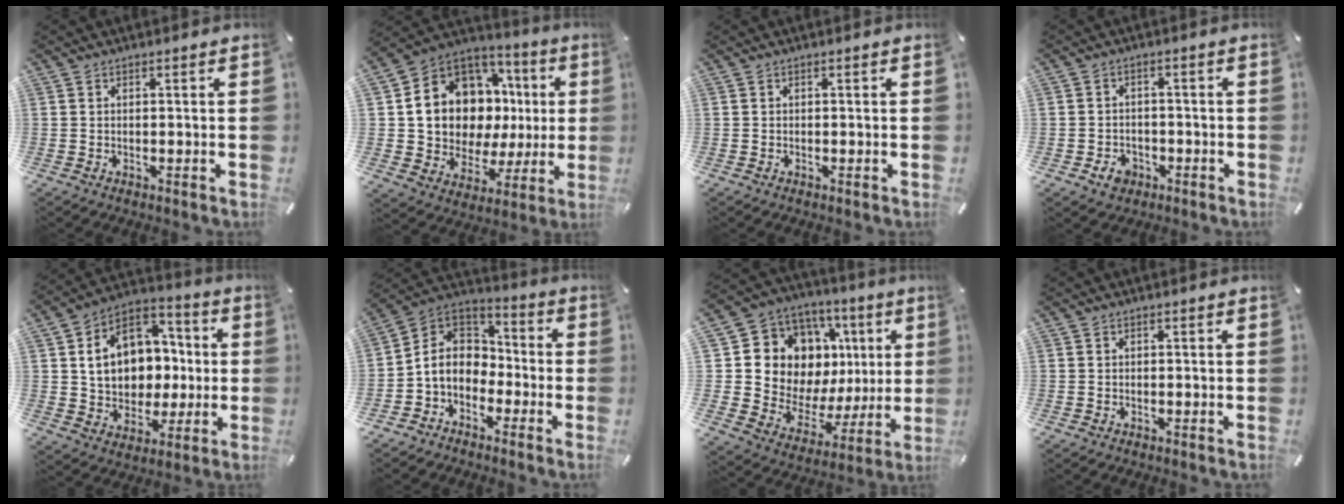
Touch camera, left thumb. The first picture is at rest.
{"total": 13.6, "force": [2.9, 11.3, 7.0], "torque": [-0.128, -0.044, 0.065]}
{"total": 0.0}
{"total": 4.6, "force": [-2.2, 3.6, 1.7], "torque": [-0.033, 0.010, -0.041]}
{"total": 14.5, "force": [0.9, 12.5, 7.4], "torque": [-0.129, 0.003, 0.025]}
{"total": 8.6, "force": [-3.3, 7.3, 3.0], "torque": [-0.092, 0.009, -0.065]}
{"total": 15.3, "force": [6.0, 12.5, 6.5], "torque": [-0.109, -0.057, 0.132]}
{"total": 0.0}